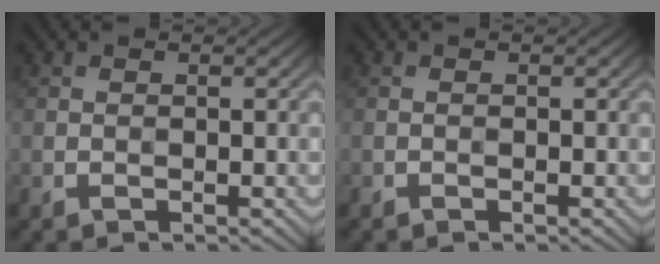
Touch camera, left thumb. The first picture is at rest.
{"total": 0.0}